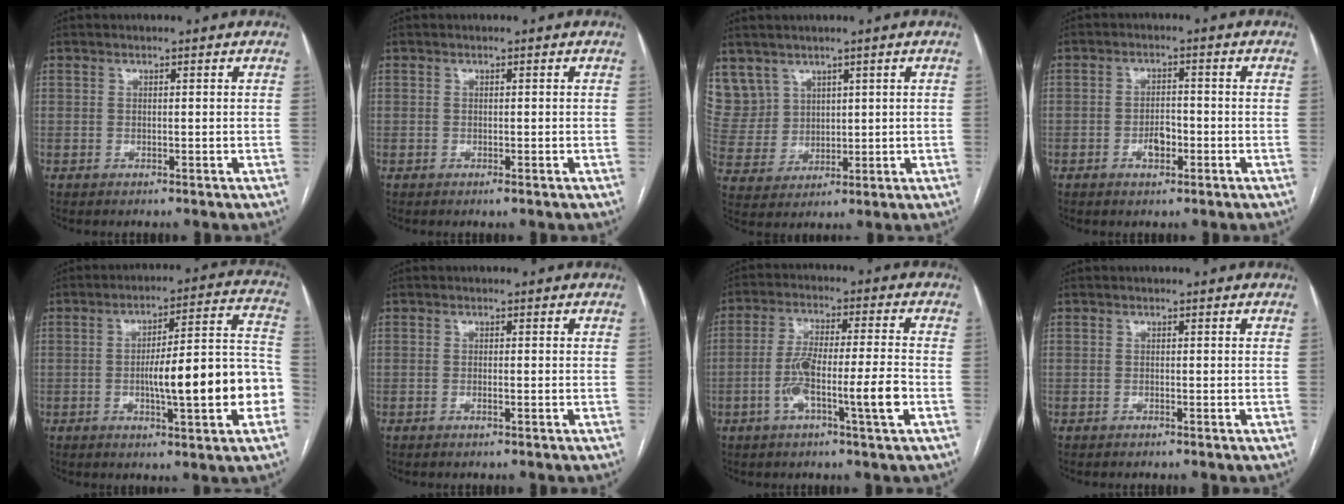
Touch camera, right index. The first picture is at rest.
{"total": 0.6, "force": [-0.3, 0.3, 0.5], "torque": [-0.005, -0.002, -0.002]}
{"total": 9.0, "force": [5.6, 7.1, 0.6], "torque": [-0.029, 0.028, 0.135]}
{"total": 3.4, "force": [-1.4, 1.6, 2.6], "torque": [-0.044, 0.004, -0.022]}
{"total": 16.2, "force": [-3.5, 2.6, 15.6], "torque": [-0.211, 0.028, -0.045]}
{"total": 0.7, "force": [-0.3, 0.1, 0.7], "torque": [-0.015, -0.001, -0.004]}
{"total": 10.0, "force": [-3.3, 0.4, 9.5], "torque": [-0.175, 0.007, -0.060]}
{"total": 0.0}